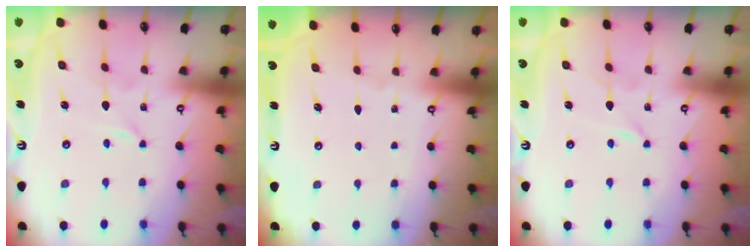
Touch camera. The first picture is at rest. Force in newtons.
{"total": 0.0}
{"total": 0.0}